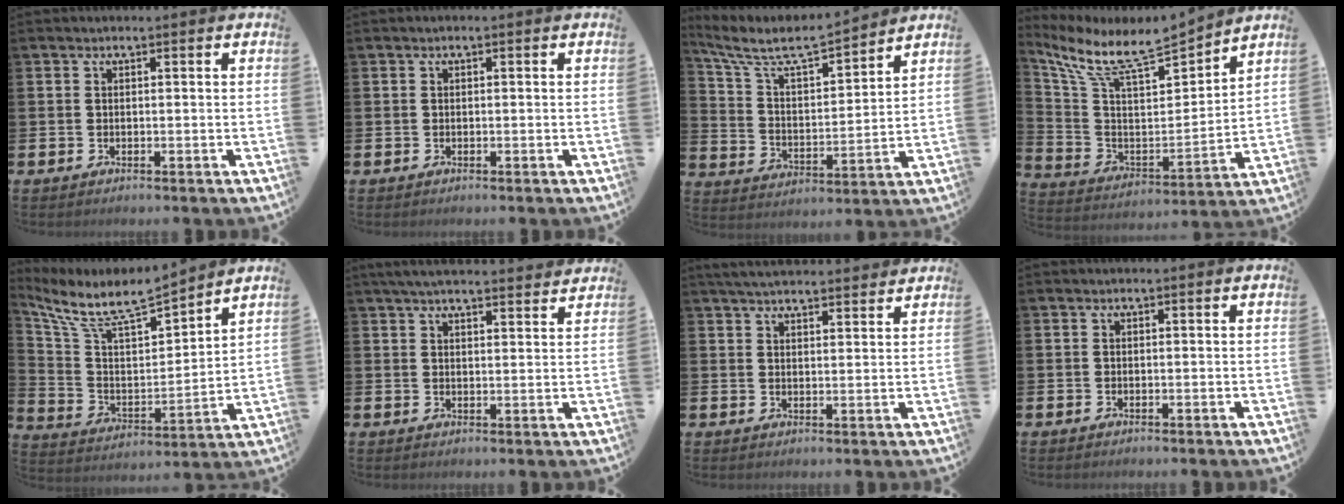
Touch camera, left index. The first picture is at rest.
{"total": 0.0}
{"total": 7.8, "force": [7.0, 1.7, 2.9], "torque": [-0.094, -0.046, 0.120]}
{"total": 8.9, "force": [7.9, 1.4, 3.8], "torque": [-0.114, -0.060, 0.133]}
{"total": 7.8, "force": [7.3, 1.1, 2.6], "torque": [-0.090, -0.058, 0.121]}
{"total": 4.6, "force": [4.4, 0.5, 1.2], "torque": [-0.030, -0.015, 0.079]}
{"total": 4.1, "force": [4.0, 0.5, 0.7], "torque": [-0.020, -0.016, 0.074]}
{"total": 0.0}